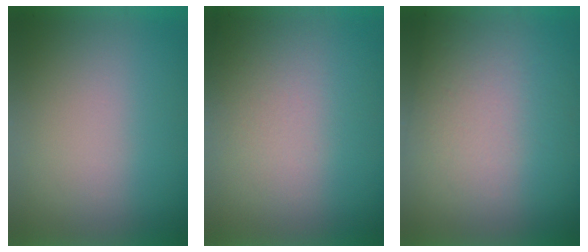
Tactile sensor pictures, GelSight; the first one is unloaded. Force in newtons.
{"total": 2.5}
{"total": 3.7}